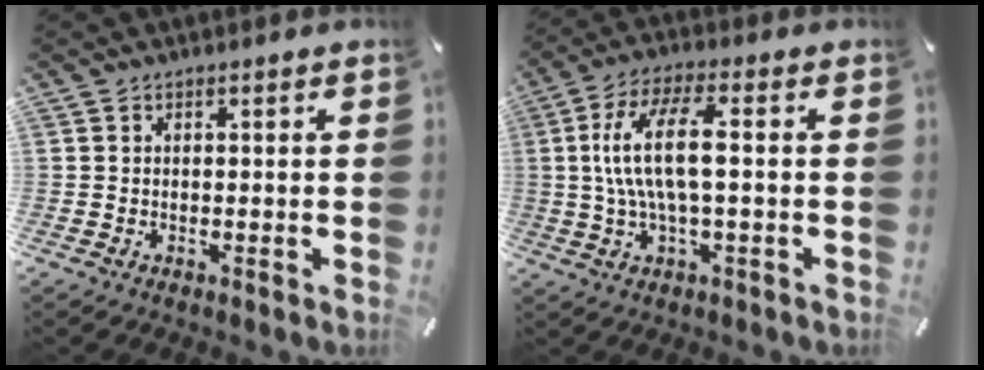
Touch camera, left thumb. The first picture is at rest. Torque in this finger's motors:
{"motor_torque": [2.20, 2.17, 1.82, -0.06, 0.40]}